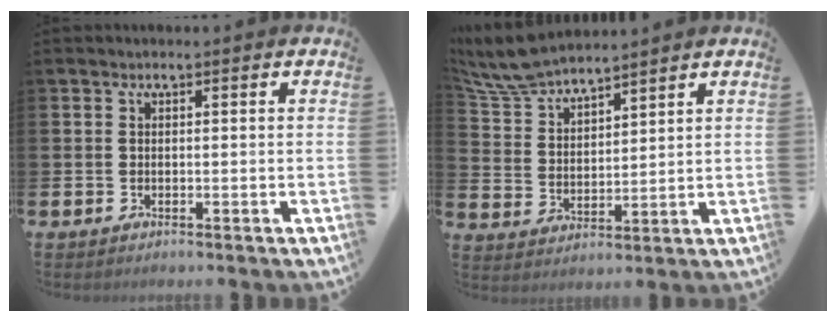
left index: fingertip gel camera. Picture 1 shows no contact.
{"total": 7.9, "force": [7.5, 1.4, 2.1], "torque": [-0.076, -0.031, 0.138]}